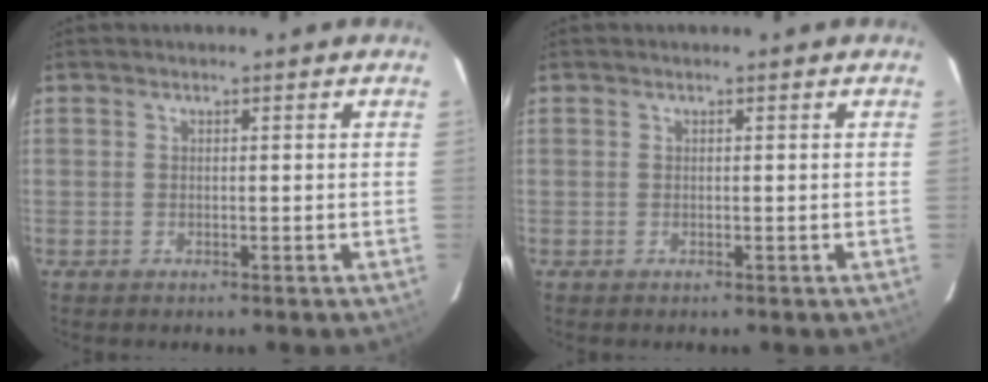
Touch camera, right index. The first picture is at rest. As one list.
[{"total": 0.0}]